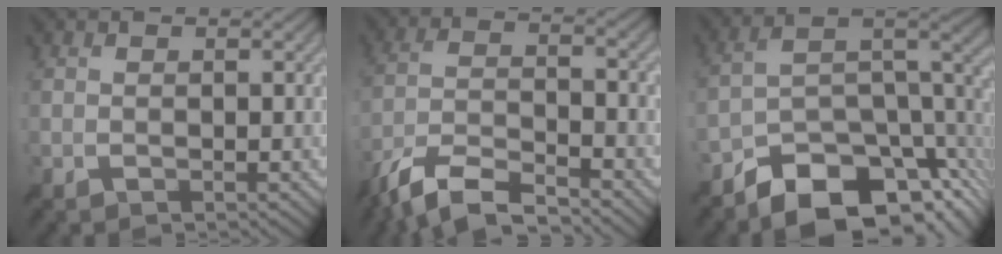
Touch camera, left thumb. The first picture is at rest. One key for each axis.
{"total": 9.5, "fx": -7.6, "fy": 2.3, "fz": 5.3, "tx": -0.116, "ty": -0.007, "tz": -0.156}
{"total": 12.8, "fx": -9.1, "fy": 5.4, "fz": 7.3, "tx": -0.128, "ty": 0.001, "tz": -0.158}